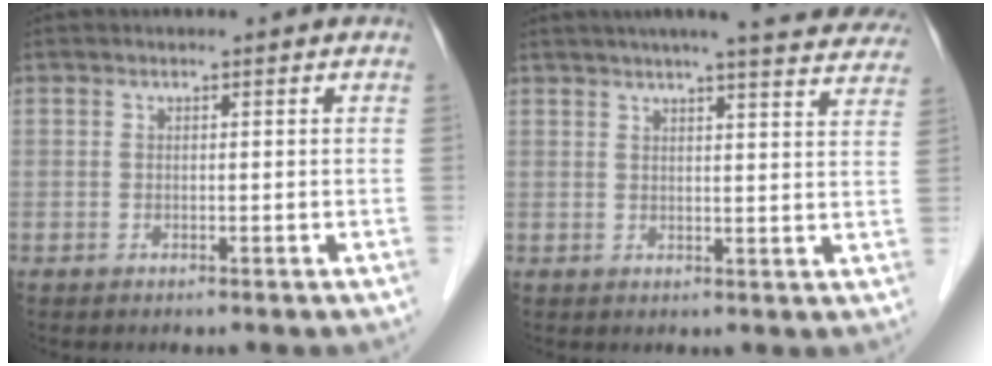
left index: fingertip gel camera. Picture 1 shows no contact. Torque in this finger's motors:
{"motor_torque": [-0.74, -1.33, 0.01, 0.08]}